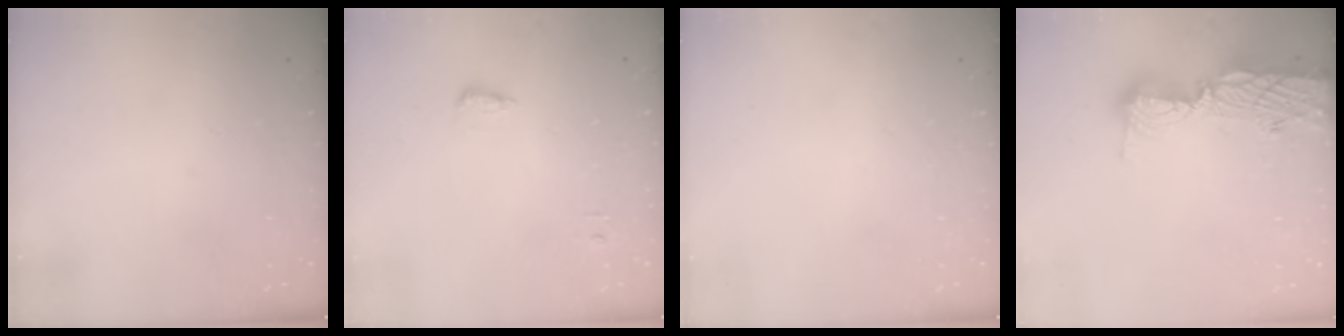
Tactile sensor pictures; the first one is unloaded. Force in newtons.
{"total": 4.9, "press": 4.8, "slide": 1.0}
{"total": 0.0}
{"total": 16.6, "press": 16.1, "slide": 4.0}